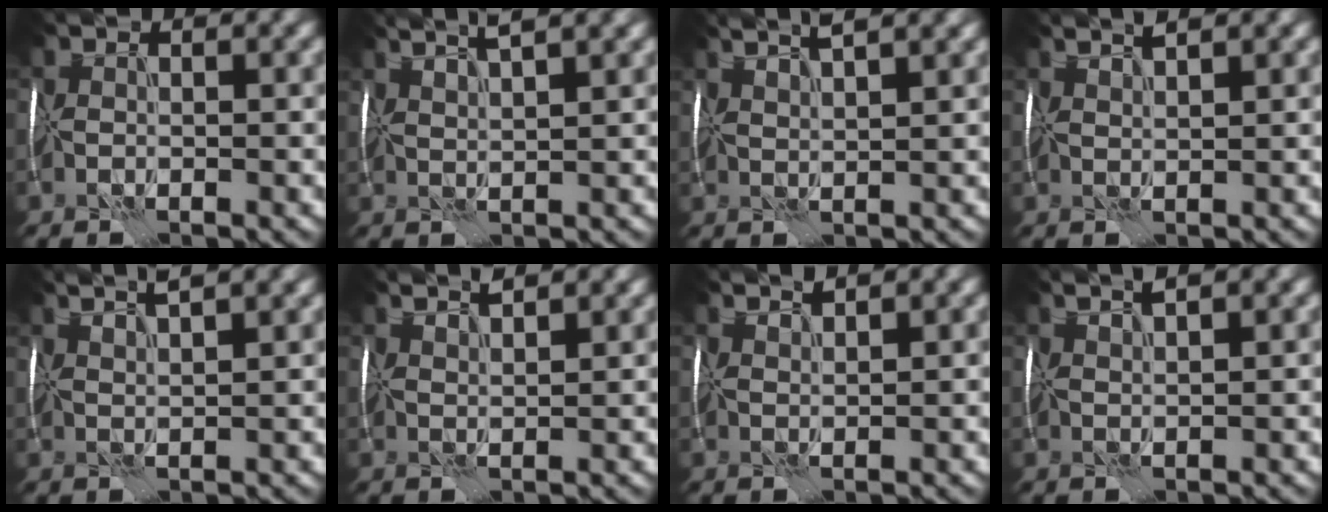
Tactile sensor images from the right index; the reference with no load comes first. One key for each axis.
{"total": 5.5, "fx": 4.1, "fy": 1.1, "fz": 3.5, "tx": -0.038, "ty": 0.030, "tz": 0.047}
{"total": 5.7, "fx": 4.2, "fy": 1.4, "fz": 3.6, "tx": -0.038, "ty": 0.034, "tz": 0.048}
{"total": 2.7, "fx": 2.3, "fy": 0.1, "fz": 1.5, "tx": -0.021, "ty": 0.016, "tz": 0.036}
{"total": 5.0, "fx": 3.8, "fy": 1.1, "fz": 3.0, "tx": -0.032, "ty": 0.029, "tz": 0.042}
{"total": 3.5, "fx": 3.1, "fy": 0.4, "fz": 1.5, "tx": -0.019, "ty": 0.022, "tz": 0.036}
{"total": 2.0, "fx": 1.9, "fy": -0.2, "fz": 0.5, "tx": -0.009, "ty": 0.006, "tz": 0.038}
{"total": 3.0, "fx": 2.4, "fy": 0.2, "fz": 1.8, "tx": -0.026, "ty": 0.020, "tz": 0.035}